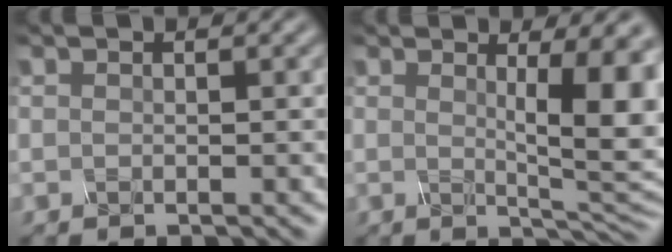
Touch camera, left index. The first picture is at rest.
{"total": 8.8, "force": [1.5, 2.3, 8.3], "torque": [-0.100, -0.007, 0.025]}